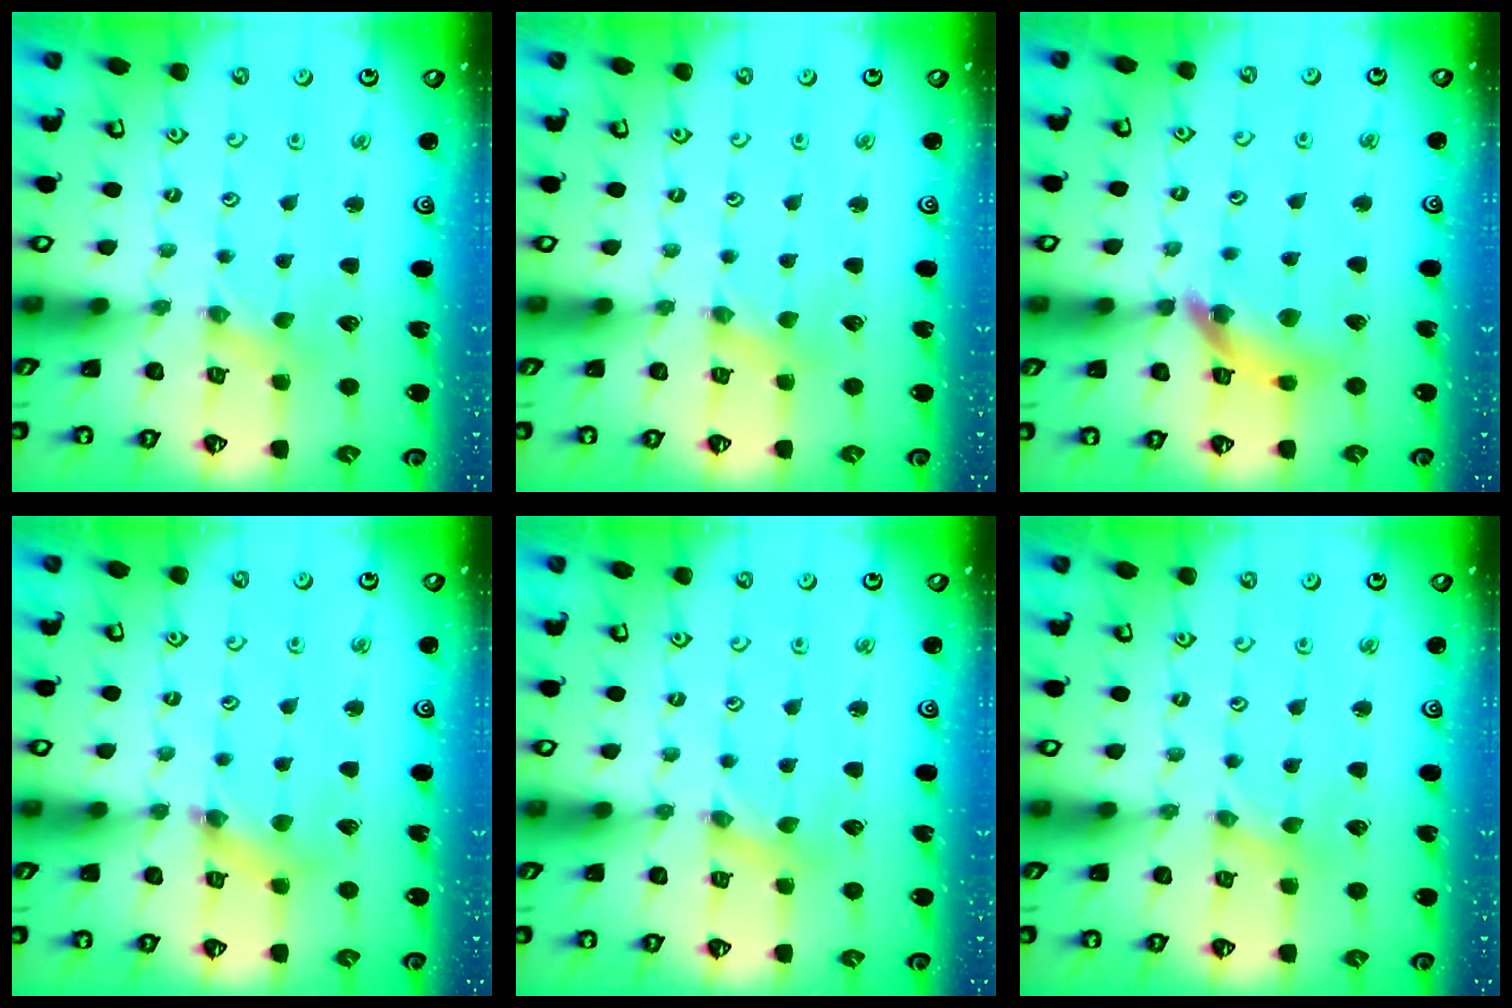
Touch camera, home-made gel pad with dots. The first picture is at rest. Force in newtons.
{"total": 1.4, "press": 1.3, "slide": 0.3}
{"total": 12.7, "press": 12.6, "slide": 1.6}
{"total": 4.3, "press": 4.3, "slide": 0.5}
{"total": 1.0, "press": 1.0, "slide": 0.2}
{"total": 0.0}